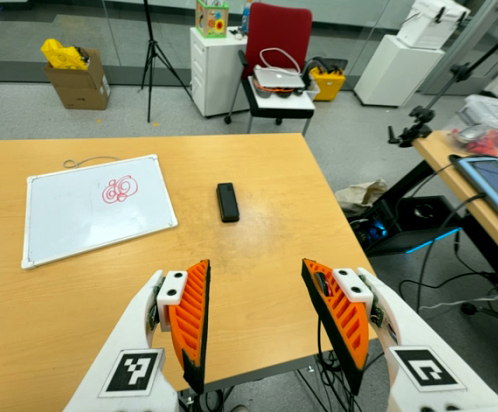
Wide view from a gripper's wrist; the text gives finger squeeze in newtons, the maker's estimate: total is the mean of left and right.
{"total": 0.0}